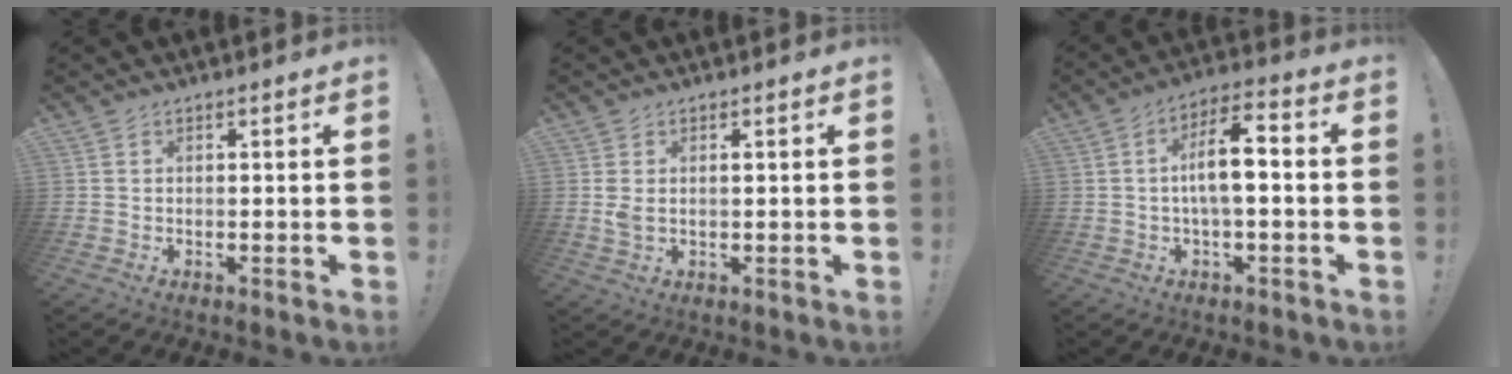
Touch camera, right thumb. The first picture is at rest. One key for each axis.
{"total": 2.2, "fx": 0.6, "fy": 1.2, "fz": 1.8, "tx": -0.035, "ty": 0.004, "tz": 0.010}
{"total": 10.3, "fx": -0.4, "fy": 3.4, "fz": 9.7, "tx": -0.164, "ty": 0.008, "tz": -0.009}